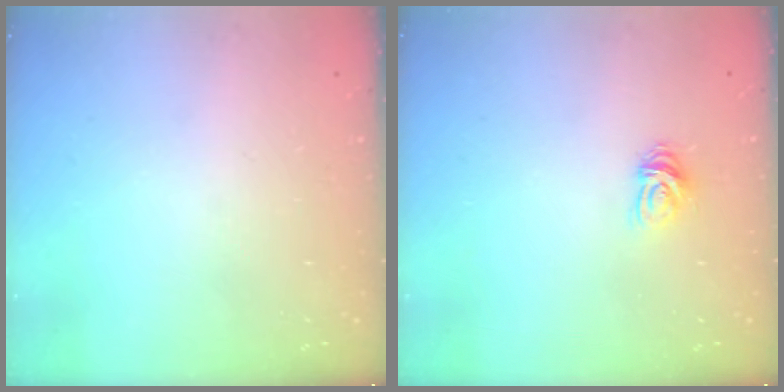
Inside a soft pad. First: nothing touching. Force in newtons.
{"total": 5.6, "press": 5.6, "slide": 0.7}